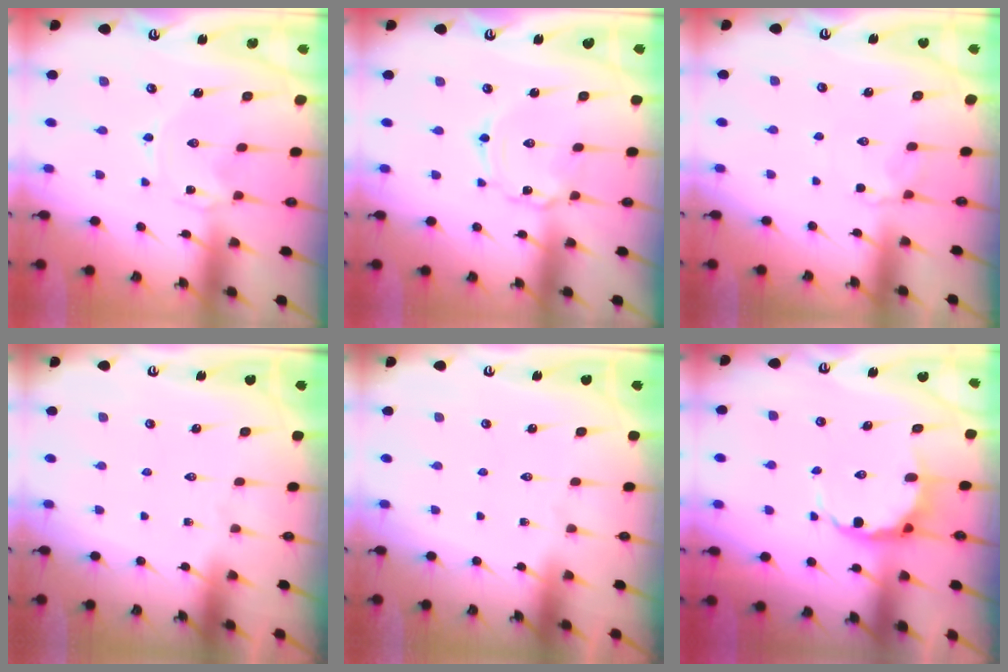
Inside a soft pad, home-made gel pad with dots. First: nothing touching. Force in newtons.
{"total": 2.7, "press": 2.7, "slide": 0.3}
{"total": 2.8, "press": 2.6, "slide": 1.1}
{"total": 0.0}
{"total": 0.0}
{"total": 6.7, "press": 6.2, "slide": 2.4}